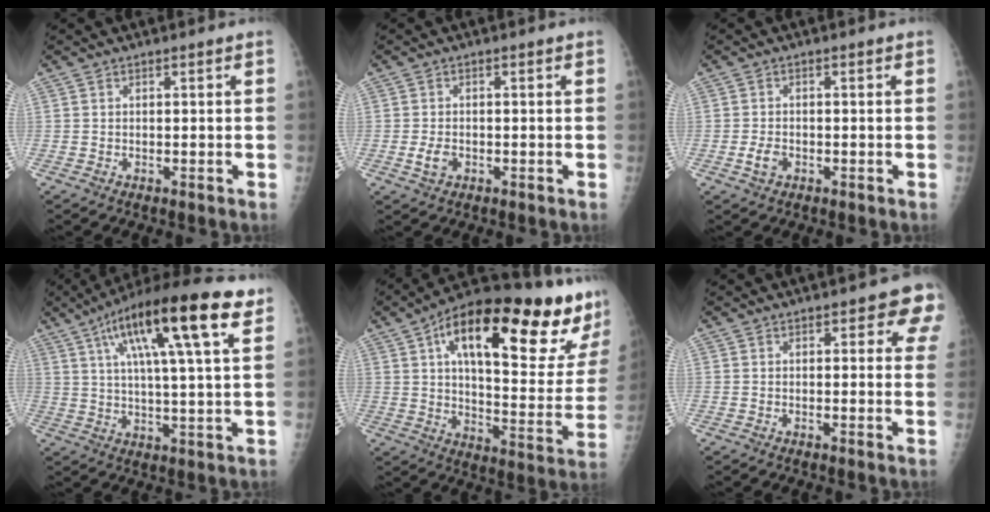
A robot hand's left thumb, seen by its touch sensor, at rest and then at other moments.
{"total": 2.6, "force": [-0.8, 1.8, 1.7], "torque": [-0.032, 0.000, -0.012]}
{"total": 2.5, "force": [-1.0, 1.7, 1.6], "torque": [-0.029, 0.002, -0.017]}
{"total": 20.8, "force": [9.8, 4.1, 17.8], "torque": [-0.283, 0.003, 0.153]}
{"total": 31.3, "force": [16.2, 9.0, 25.2], "torque": [-0.324, -0.013, 0.245]}
{"total": 6.1, "force": [3.1, 2.9, 4.3], "torque": [-0.009, -0.006, 0.025]}